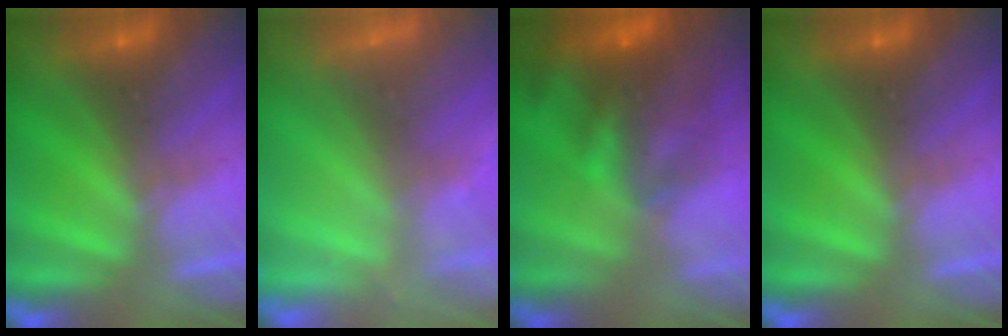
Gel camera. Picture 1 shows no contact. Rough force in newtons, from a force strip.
{"total": 2.5}
{"total": 6.3}
{"total": 0.0}